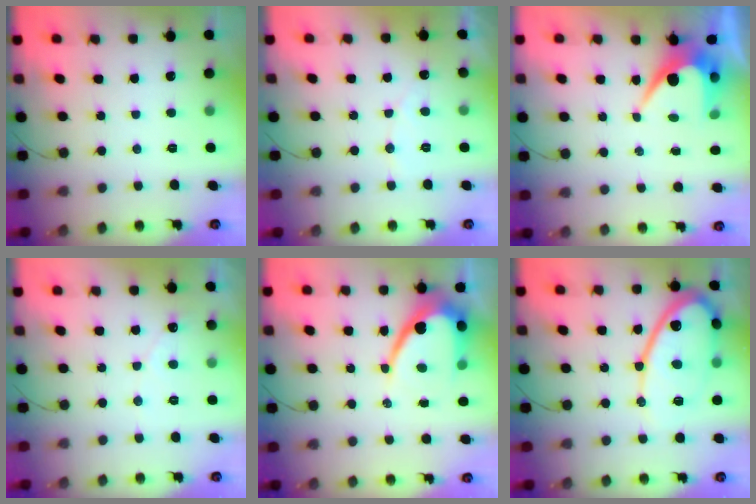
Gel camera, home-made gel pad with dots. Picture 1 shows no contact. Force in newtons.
{"total": 3.9, "press": 3.9, "slide": 0.2}
{"total": 8.2, "press": 8.2, "slide": 0.4}
{"total": 2.4, "press": 2.4, "slide": 0.1}
{"total": 11.3, "press": 11.3, "slide": 1.1}
{"total": 14.9, "press": 14.8, "slide": 1.4}